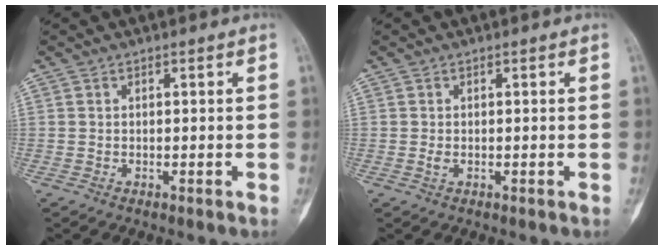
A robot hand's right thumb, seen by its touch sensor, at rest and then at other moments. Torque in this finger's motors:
{"motor_torque": [0.31, 0.00, 0.36, -0.17, -0.01]}